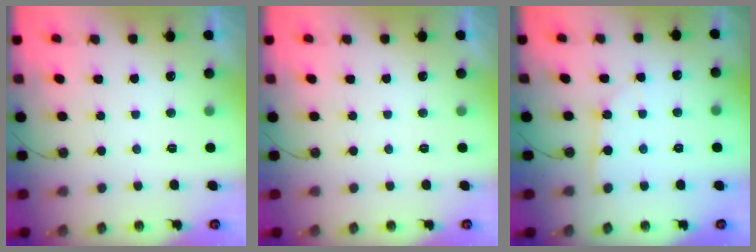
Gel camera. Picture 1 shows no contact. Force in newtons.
{"total": 0.0}
{"total": 2.2, "press": 2.2, "slide": 0.3}